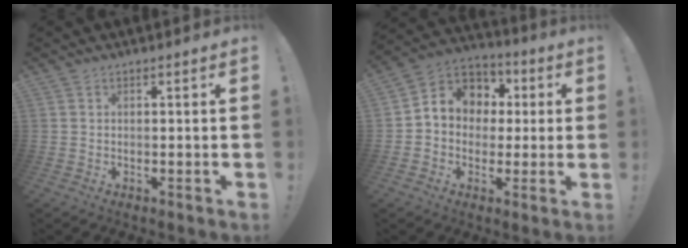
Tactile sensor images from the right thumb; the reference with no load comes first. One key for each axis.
{"total": 9.3, "fx": 1.0, "fy": 8.5, "fz": 3.5, "tx": -0.046, "ty": 0.000, "tz": 0.026}